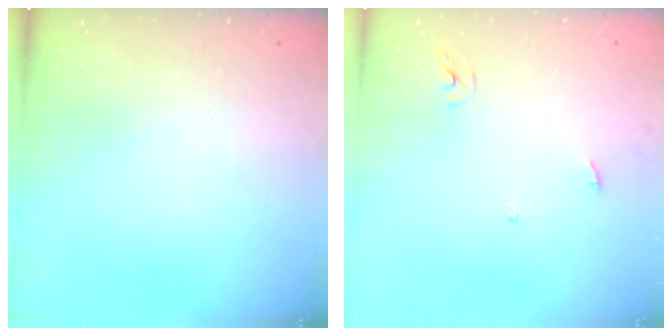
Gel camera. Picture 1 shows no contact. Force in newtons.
{"total": 3.3, "press": 3.2, "slide": 0.3}